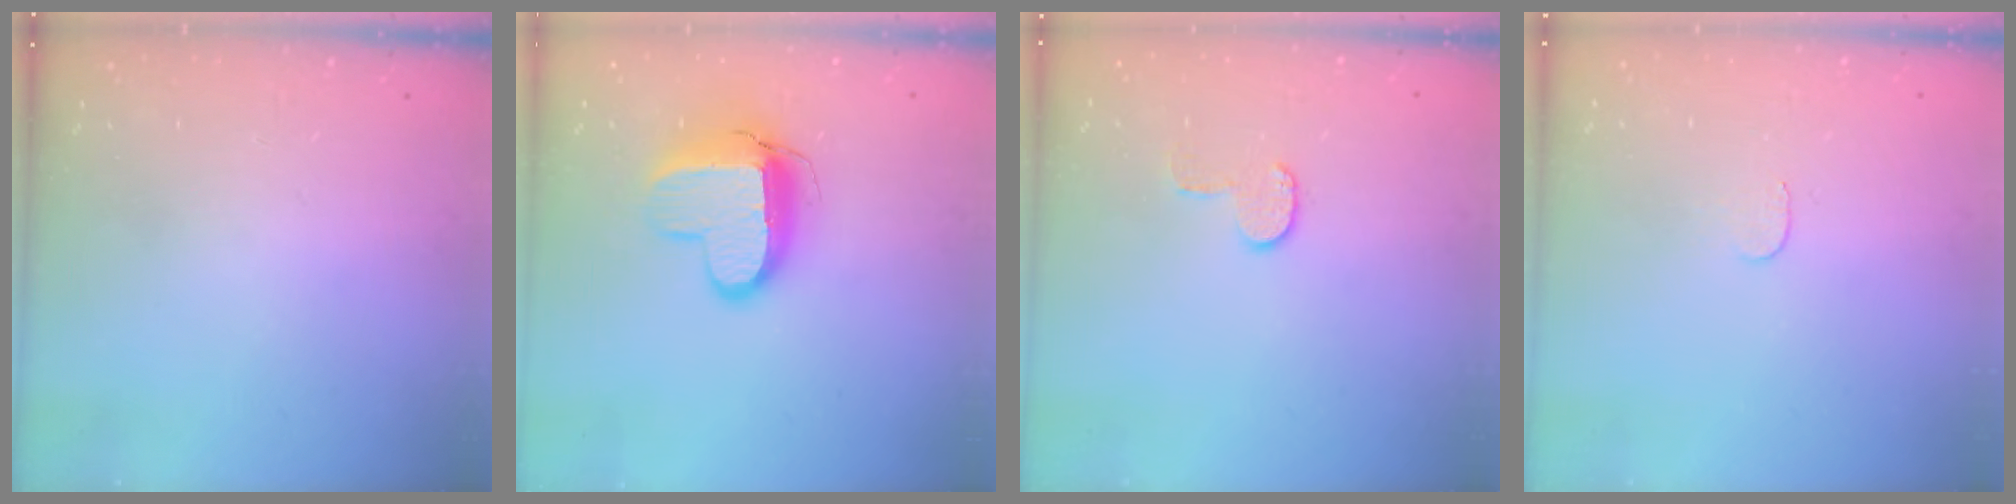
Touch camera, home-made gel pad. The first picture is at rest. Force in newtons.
{"total": 12.0, "press": 12.0, "slide": 0.7}
{"total": 5.9, "press": 5.9, "slide": 0.4}
{"total": 3.0, "press": 3.0, "slide": 0.3}